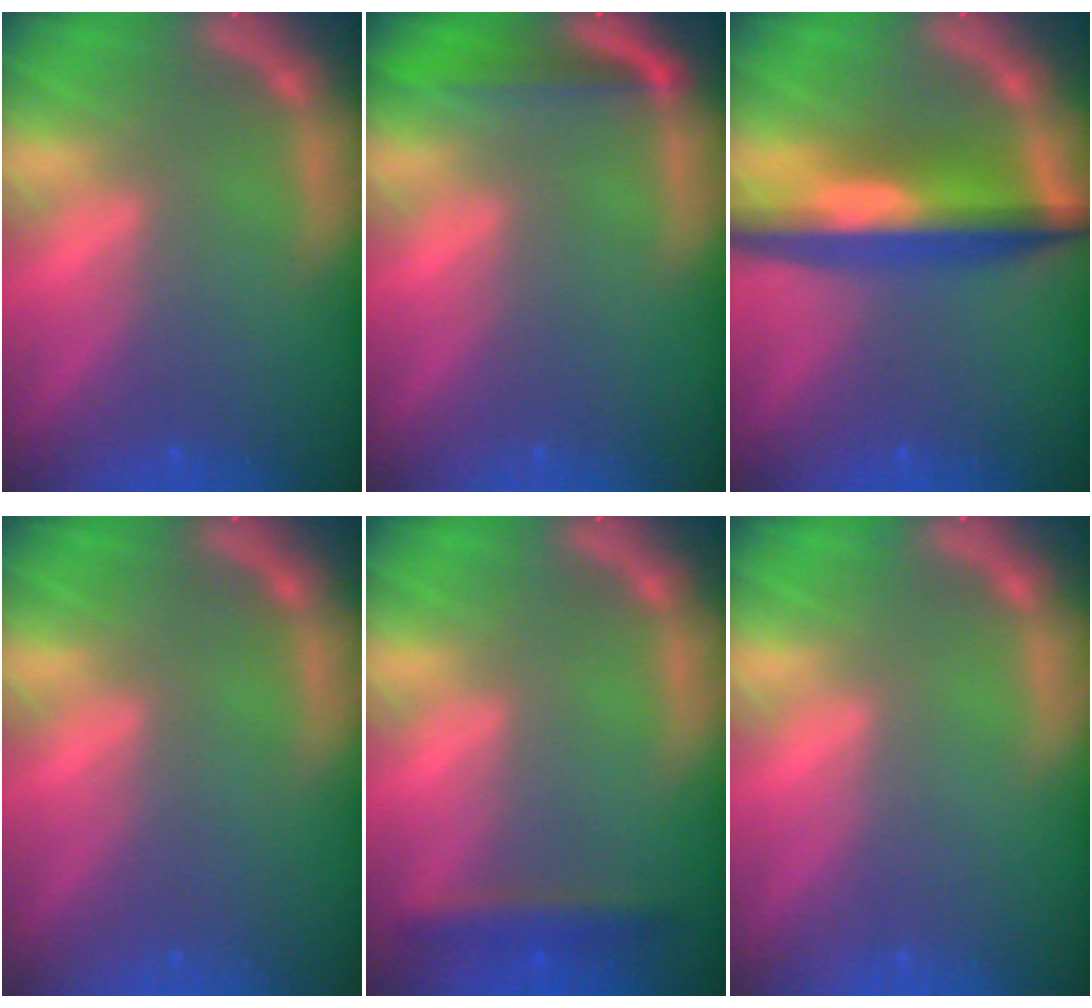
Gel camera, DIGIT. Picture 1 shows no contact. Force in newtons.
{"total": 3.0}
{"total": 8.0}
{"total": 0.0}
{"total": 2.4}
{"total": 0.0}